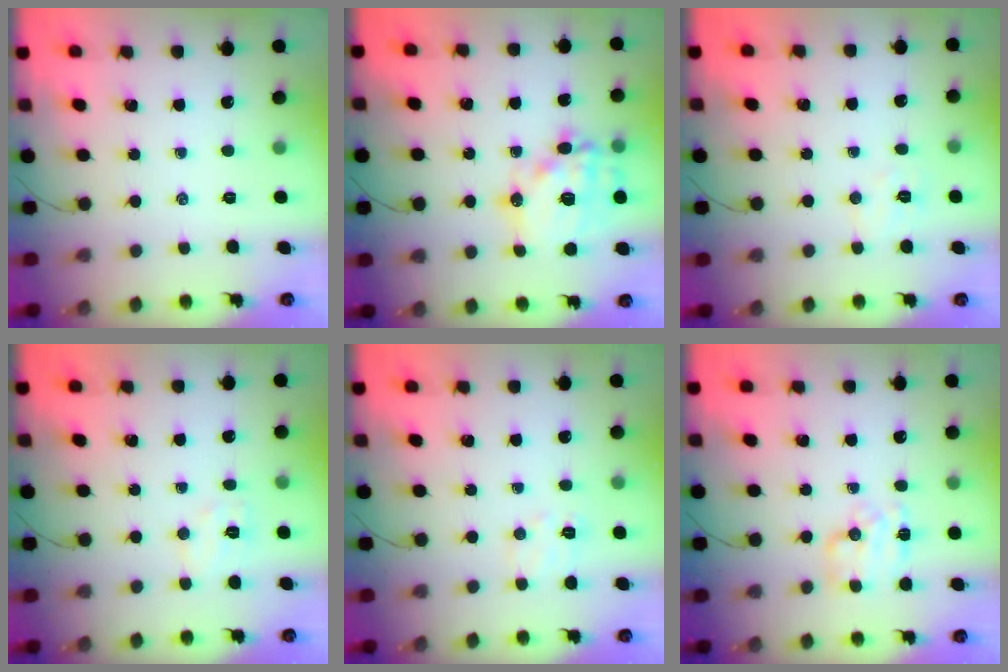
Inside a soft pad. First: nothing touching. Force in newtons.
{"total": 18.3, "press": 18.0, "slide": 3.5}
{"total": 5.3, "press": 5.2, "slide": 1.1}
{"total": 5.9, "press": 5.7, "slide": 1.3}
{"total": 6.5, "press": 6.4, "slide": 1.2}
{"total": 7.5, "press": 7.4, "slide": 0.8}